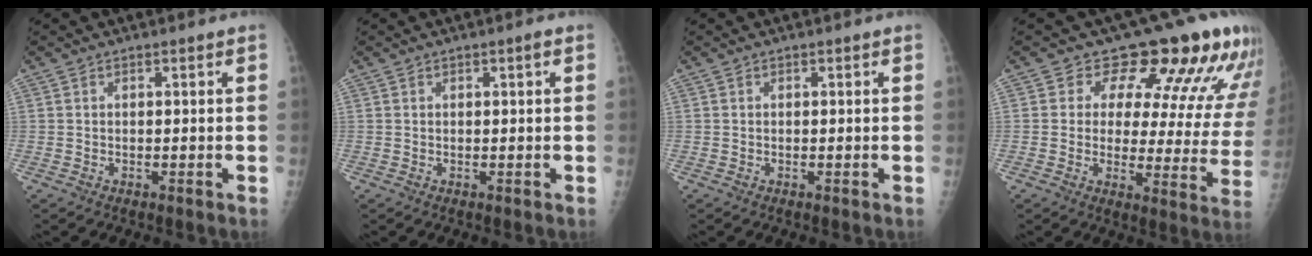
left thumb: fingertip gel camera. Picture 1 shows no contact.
{"total": 0.8, "force": [0.3, 0.2, 0.7], "torque": [-0.013, 0.001, 0.004]}
{"total": 0.0}
{"total": 16.2, "force": [12.4, 6.5, 8.2], "torque": [-0.049, -0.074, 0.131]}